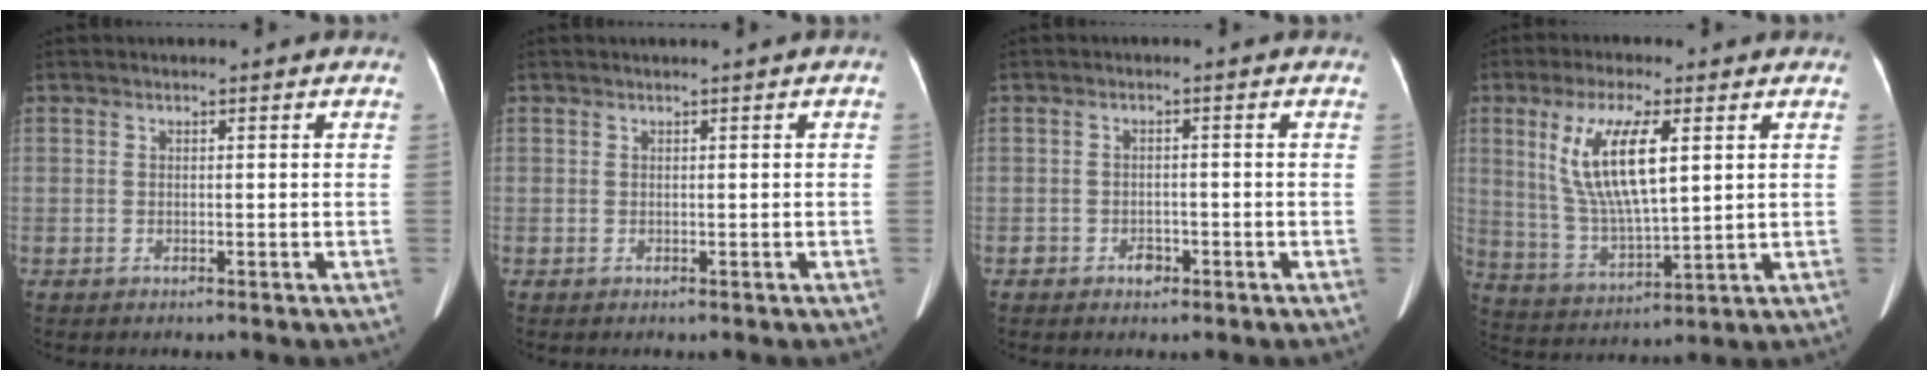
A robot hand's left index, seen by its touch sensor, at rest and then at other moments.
{"total": 0.0}
{"total": 2.0, "force": [-1.4, 1.3, 0.7], "torque": [-0.006, -0.003, -0.019]}
{"total": 11.5, "force": [3.6, 2.7, 10.6], "torque": [-0.223, -0.005, 0.075]}